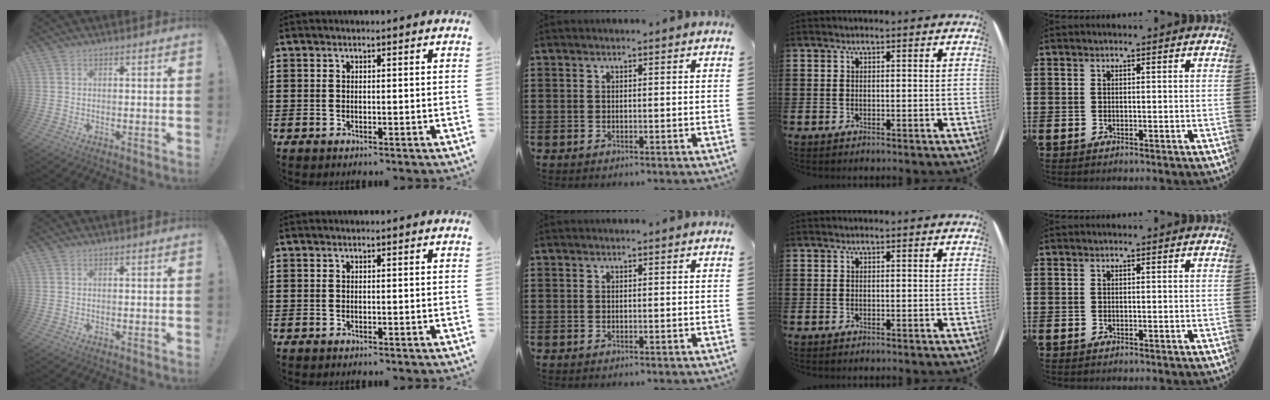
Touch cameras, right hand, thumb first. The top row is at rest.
{}